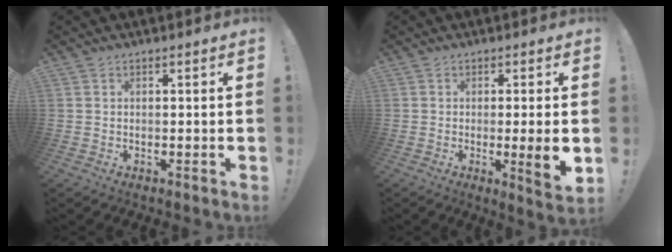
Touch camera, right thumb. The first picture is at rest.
{"total": 7.0, "force": [-1.0, -0.1, 6.9], "torque": [-0.101, -0.010, -0.016]}